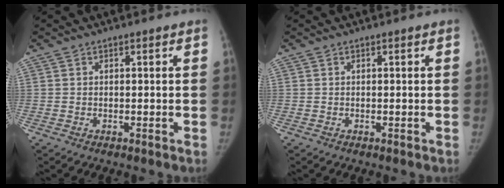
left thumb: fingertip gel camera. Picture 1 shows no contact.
{"total": 0.0}